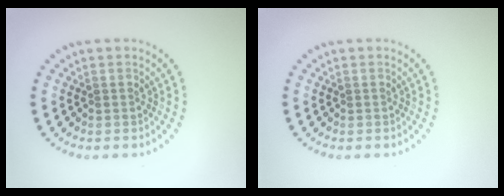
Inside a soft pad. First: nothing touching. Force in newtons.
{"total": 0.0}